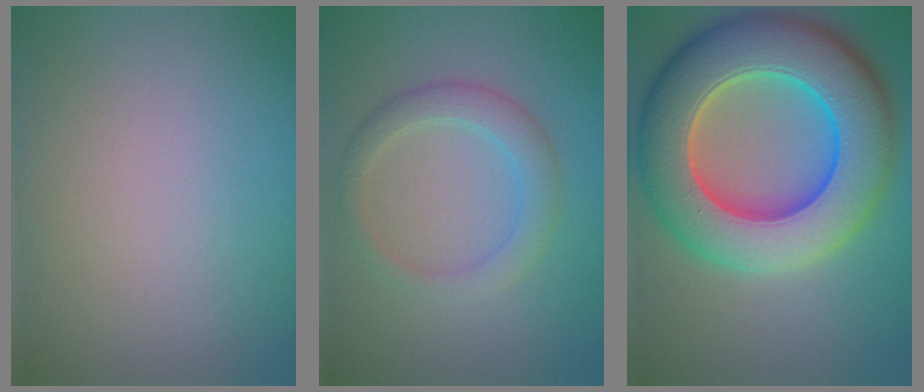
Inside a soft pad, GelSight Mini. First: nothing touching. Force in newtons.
{"total": 2.9, "press": 2.9, "slide": 0.1}
{"total": 13.6, "press": 13.6, "slide": 0.7}